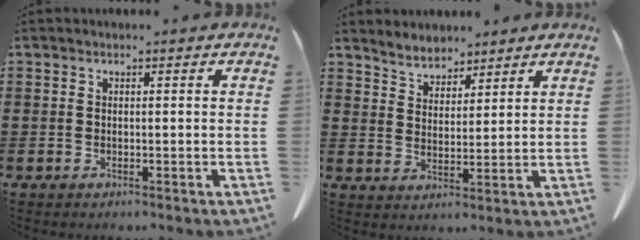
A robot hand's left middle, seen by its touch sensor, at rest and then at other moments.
{"total": 4.0, "force": [3.8, 1.2, 0.0], "torque": [-0.016, -0.012, 0.072]}